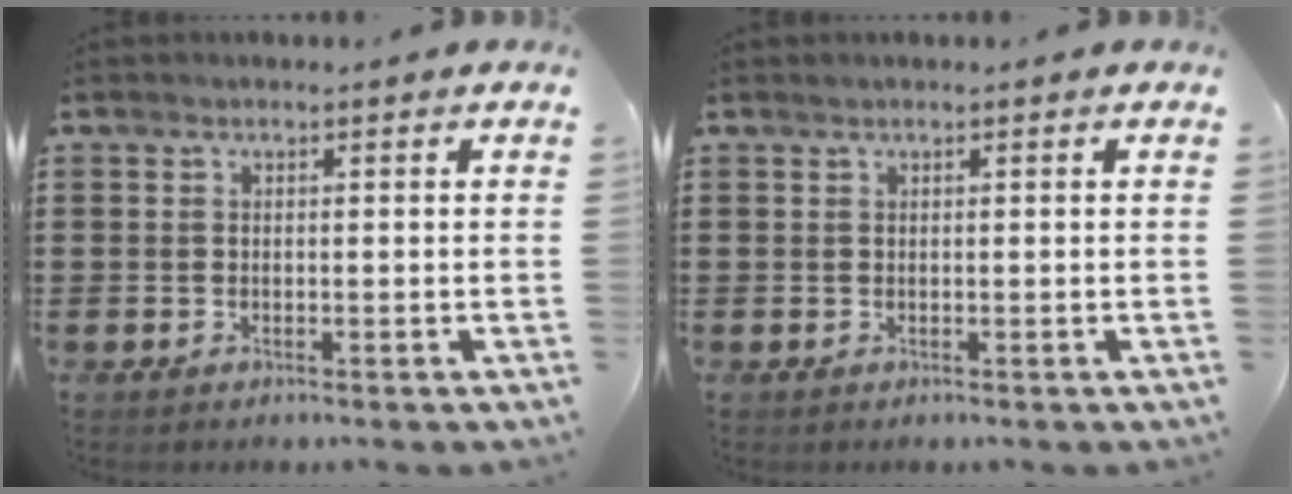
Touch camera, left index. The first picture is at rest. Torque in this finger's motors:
{"motor_torque": [1.04, 0.99, -0.11, -0.08]}